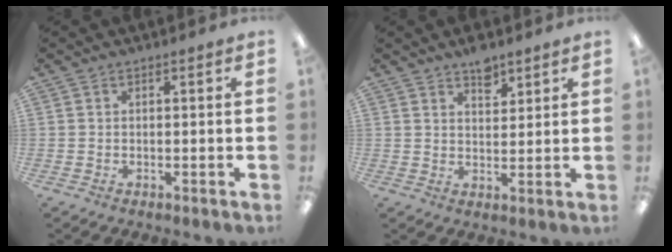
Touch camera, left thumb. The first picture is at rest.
{"total": 5.2, "force": [4.1, 2.3, 2.3], "torque": [-0.021, -0.025, 0.069]}